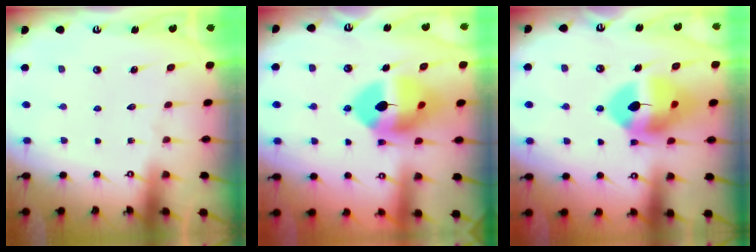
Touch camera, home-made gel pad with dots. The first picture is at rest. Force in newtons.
{"total": 12.7, "press": 12.6, "slide": 1.7}
{"total": 14.6, "press": 14.4, "slide": 2.0}